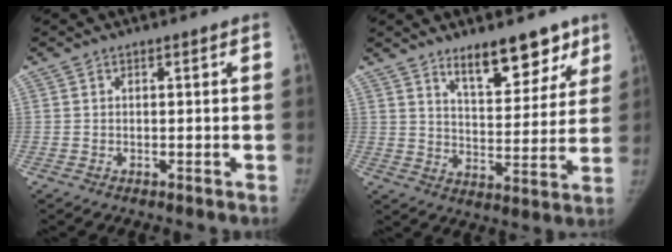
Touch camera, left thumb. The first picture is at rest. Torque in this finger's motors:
{"motor_torque": [0.58, -0.38, 1.39, -0.67, 0.31]}